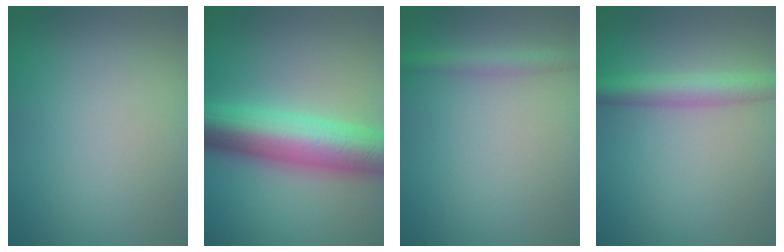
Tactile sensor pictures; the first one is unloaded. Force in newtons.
{"total": 9.9, "press": 9.9, "slide": 0.1}
{"total": 1.6, "press": 1.6, "slide": 0.1}
{"total": 3.5, "press": 3.5, "slide": 0.1}